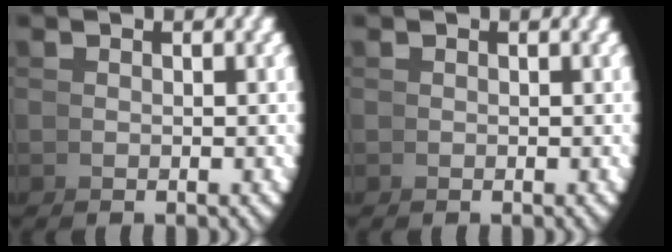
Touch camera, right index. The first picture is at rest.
{"total": 0.0}